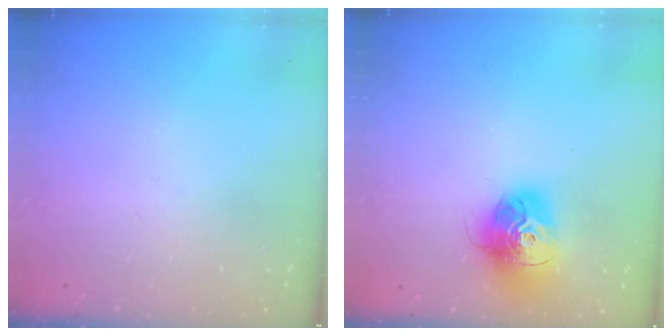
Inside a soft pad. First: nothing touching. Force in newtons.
{"total": 15.7, "press": 15.7, "slide": 1.4}